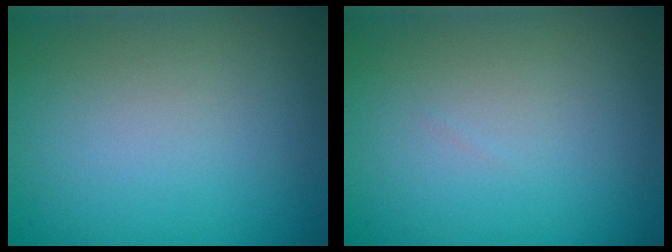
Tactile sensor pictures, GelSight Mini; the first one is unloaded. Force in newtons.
{"total": 0.0}